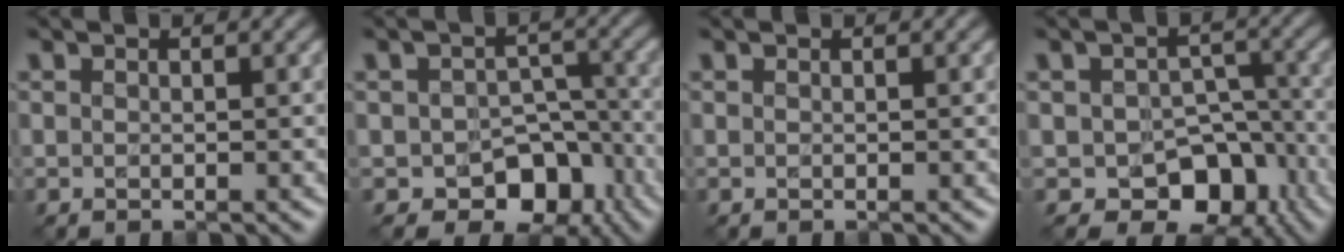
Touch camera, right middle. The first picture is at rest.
{"total": 6.3, "force": [-3.1, 4.4, 3.2], "torque": [-0.035, -0.006, -0.042]}
{"total": 0.0}
{"total": 7.1, "force": [-3.1, 5.0, 3.9], "torque": [-0.046, -0.010, -0.045]}